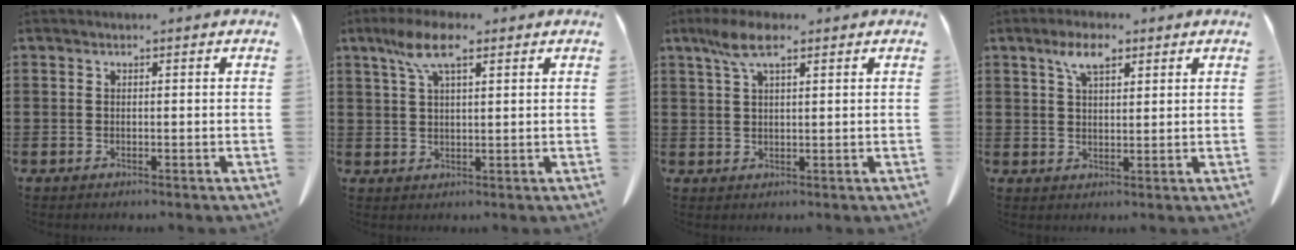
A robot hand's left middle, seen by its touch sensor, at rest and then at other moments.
{"total": 7.0, "force": [3.7, 1.9, 5.6], "torque": [-0.117, 0.010, 0.065]}
{"total": 5.7, "force": [3.0, 1.6, 4.6], "torque": [-0.096, 0.007, 0.053]}
{"total": 5.0, "force": [2.8, 1.8, 3.7], "torque": [-0.081, 0.008, 0.050]}